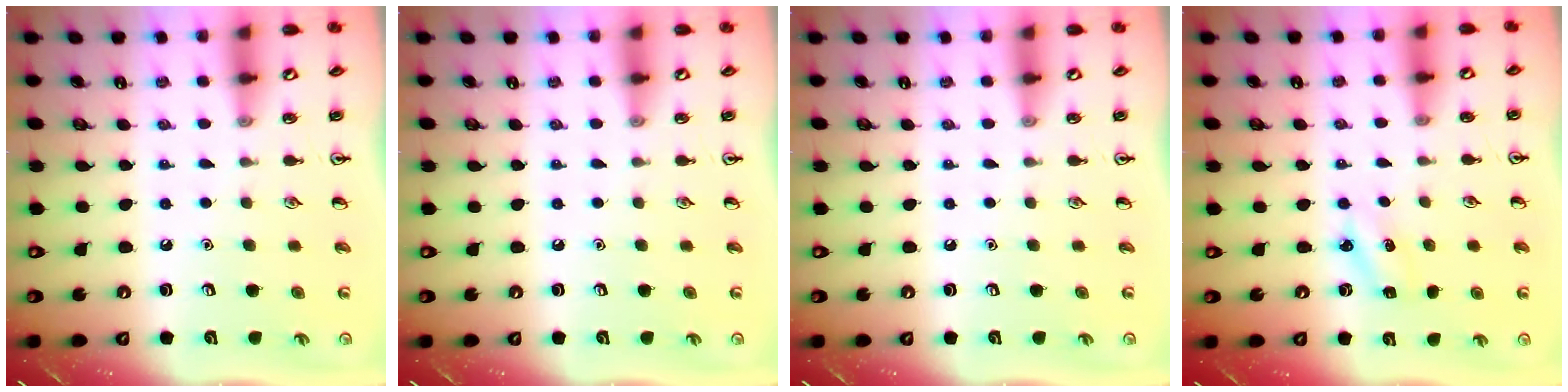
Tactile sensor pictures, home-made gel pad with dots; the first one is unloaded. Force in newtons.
{"total": 0.0}
{"total": 0.0}
{"total": 2.6, "press": 2.4, "slide": 0.8}